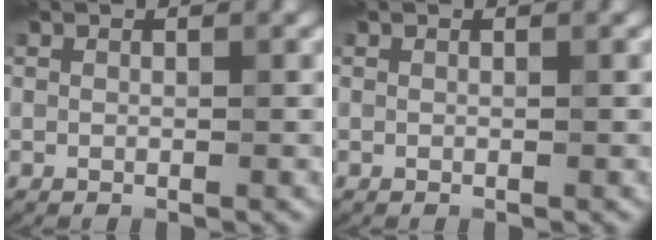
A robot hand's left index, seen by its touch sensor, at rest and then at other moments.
{"total": 0.0}